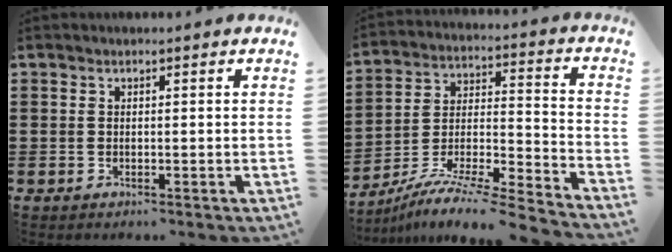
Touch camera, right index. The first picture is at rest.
{"total": 8.2, "force": [-7.3, -0.3, 3.6], "torque": [-0.054, 0.002, -0.149]}